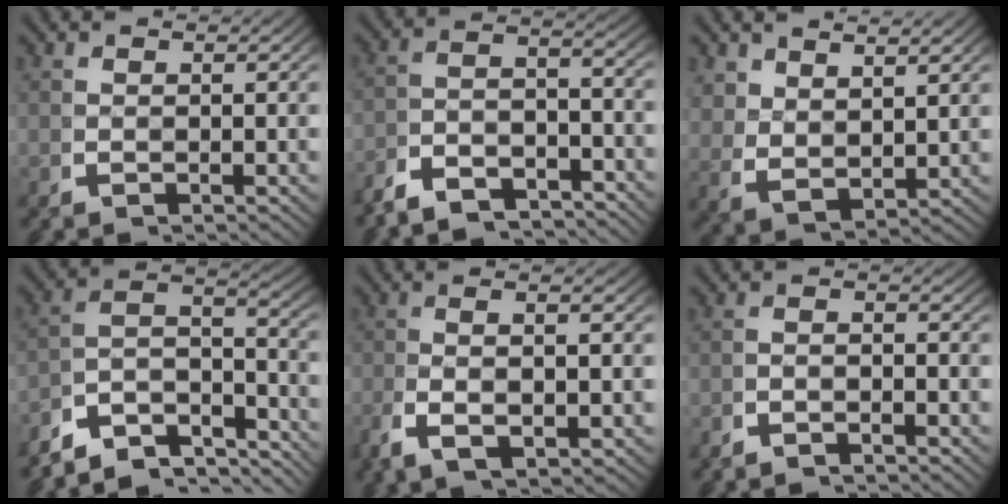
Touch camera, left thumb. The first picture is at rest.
{"total": 5.5, "force": [-3.6, 2.4, 3.4], "torque": [-0.053, -0.016, -0.062]}
{"total": 3.7, "force": [2.2, 2.1, 2.1], "torque": [-0.055, -0.018, 0.058]}
{"total": 11.3, "force": [-3.5, 7.9, 7.2], "torque": [-0.165, -0.042, -0.055]}
{"total": 4.7, "force": [-0.8, 1.4, 4.5], "torque": [-0.096, 0.001, -0.009]}
{"total": 1.9, "force": [-1.8, 0.4, 0.5], "torque": [-0.005, -0.001, -0.040]}